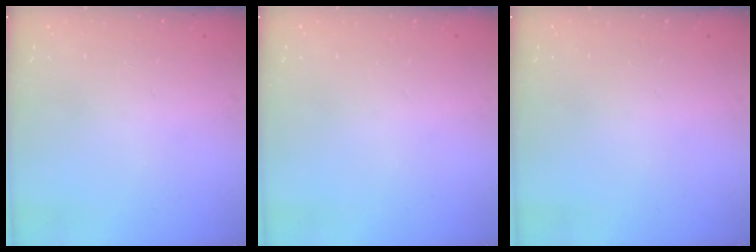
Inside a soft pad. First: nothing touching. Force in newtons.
{"total": 0.0}
{"total": 0.0}